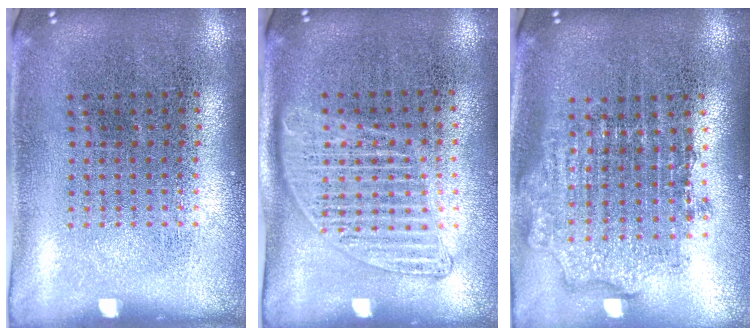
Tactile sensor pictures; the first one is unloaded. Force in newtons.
{"total": 1.4, "press": 1.3, "slide": 0.6}
{"total": 1.7, "press": 1.4, "slide": 1.0}